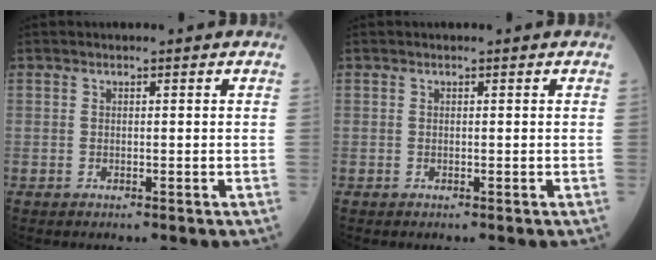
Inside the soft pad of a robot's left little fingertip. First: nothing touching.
{"total": 0.0}